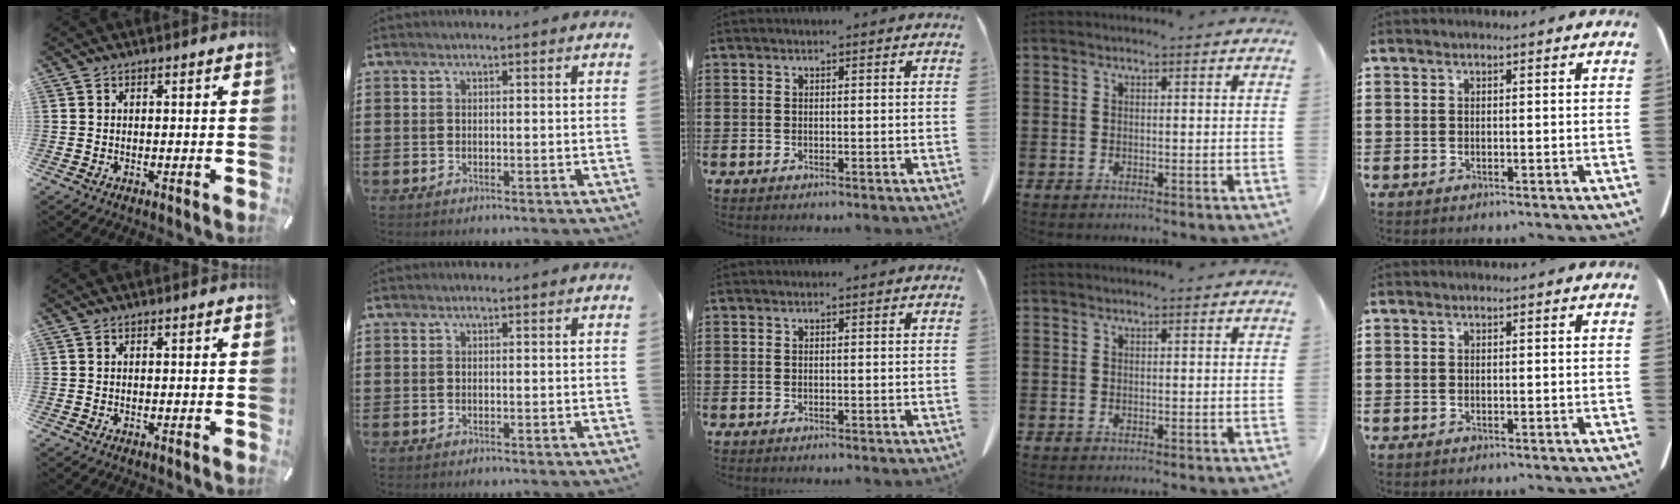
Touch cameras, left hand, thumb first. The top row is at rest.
{}